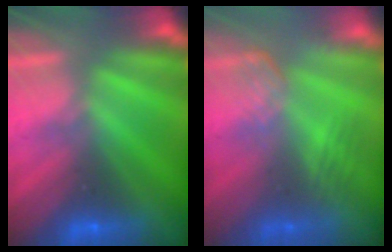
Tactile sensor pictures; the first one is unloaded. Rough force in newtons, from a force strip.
{"total": 2.7}